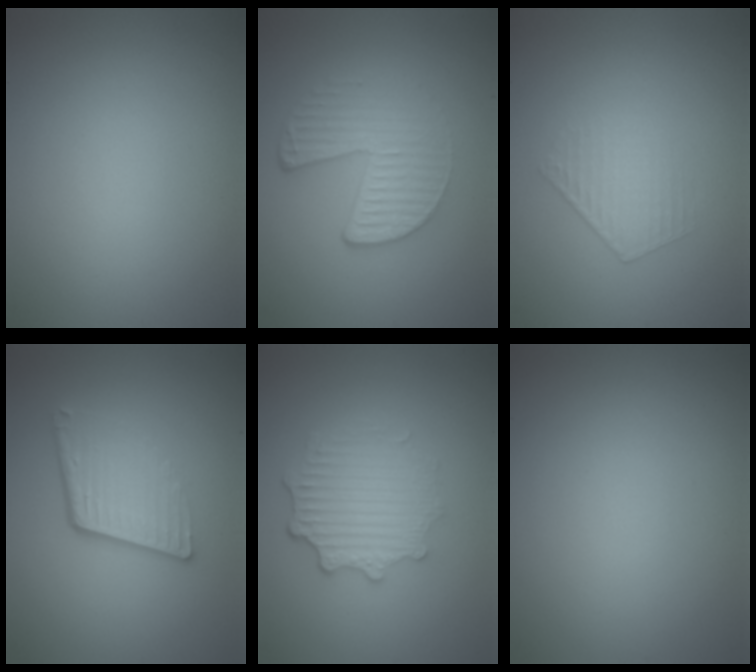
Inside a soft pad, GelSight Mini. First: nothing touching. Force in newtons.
{"total": 4.7, "press": 3.0, "slide": 3.6}
{"total": 1.3, "press": 0.6, "slide": 1.2}
{"total": 4.4, "press": 2.8, "slide": 3.4}
{"total": 3.7, "press": 2.9, "slide": 2.3}
{"total": 0.0}